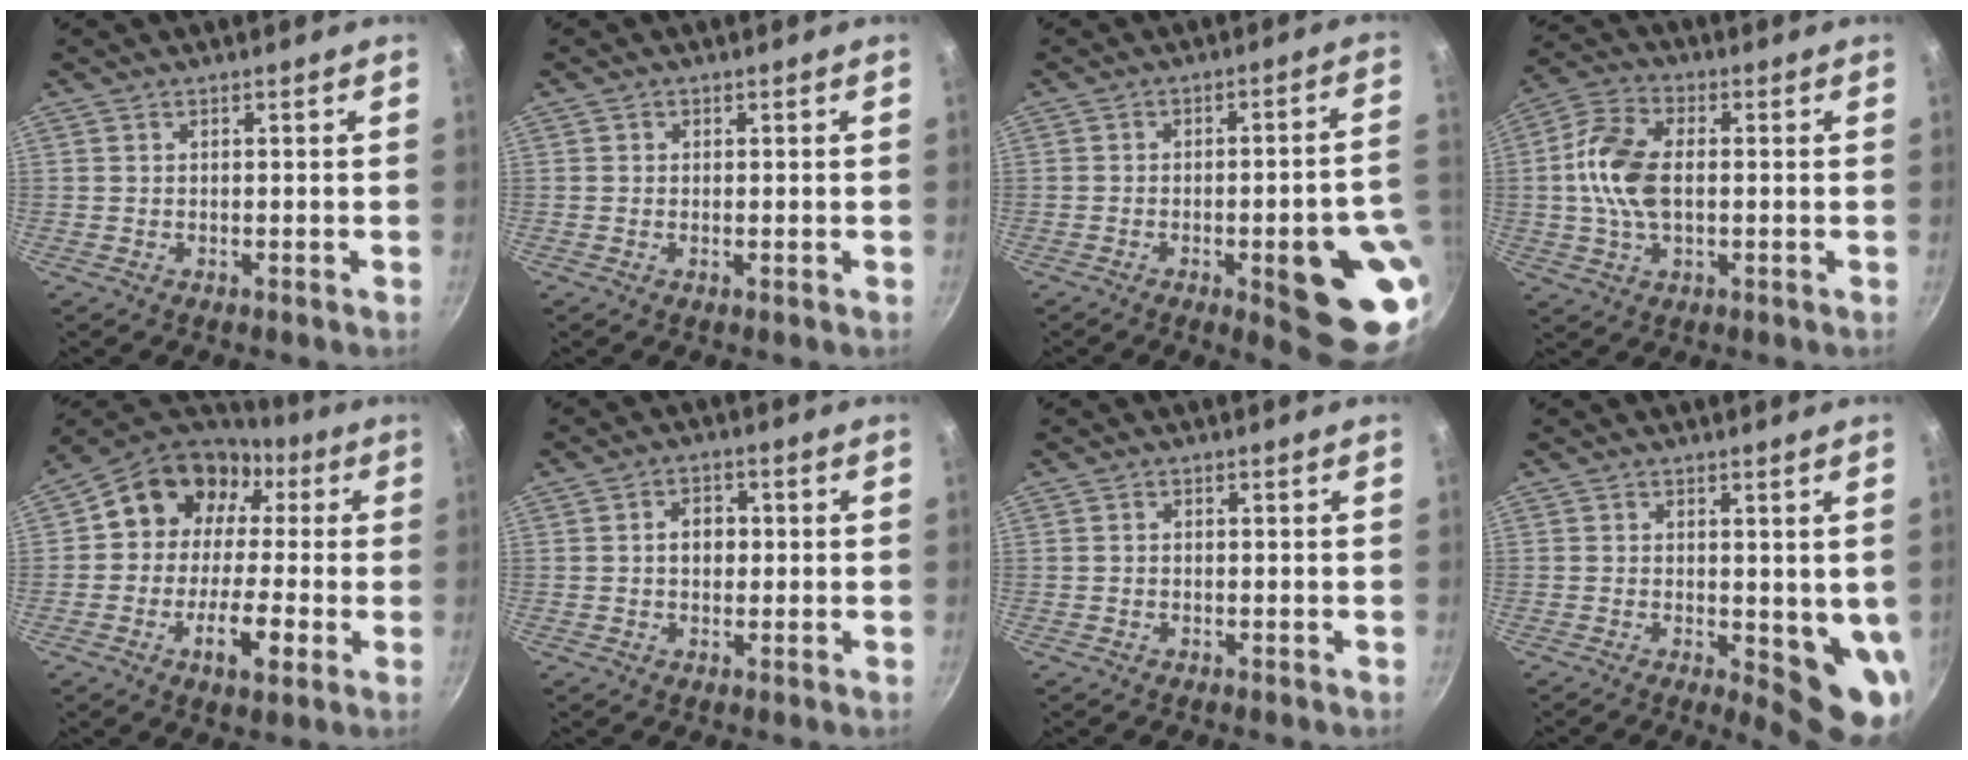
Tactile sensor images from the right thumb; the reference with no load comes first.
{"total": 0.5, "force": [0.0, 0.4, 0.3], "torque": [-0.005, 0.001, -0.002]}
{"total": 17.3, "force": [-4.9, 4.9, 15.8], "torque": [-0.149, 0.019, -0.060]}
{"total": 11.5, "force": [0.1, 6.8, 9.2], "torque": [-0.177, 0.022, -0.010]}
{"total": 16.4, "force": [-0.3, 12.5, 10.5], "torque": [-0.139, 0.040, -0.015]}
{"total": 4.1, "force": [0.1, 3.2, 2.6], "torque": [-0.016, 0.009, -0.001]}
{"total": 0.0}
{"total": 8.2, "force": [-0.5, 3.3, 7.4], "torque": [-0.072, -0.014, -0.001]}